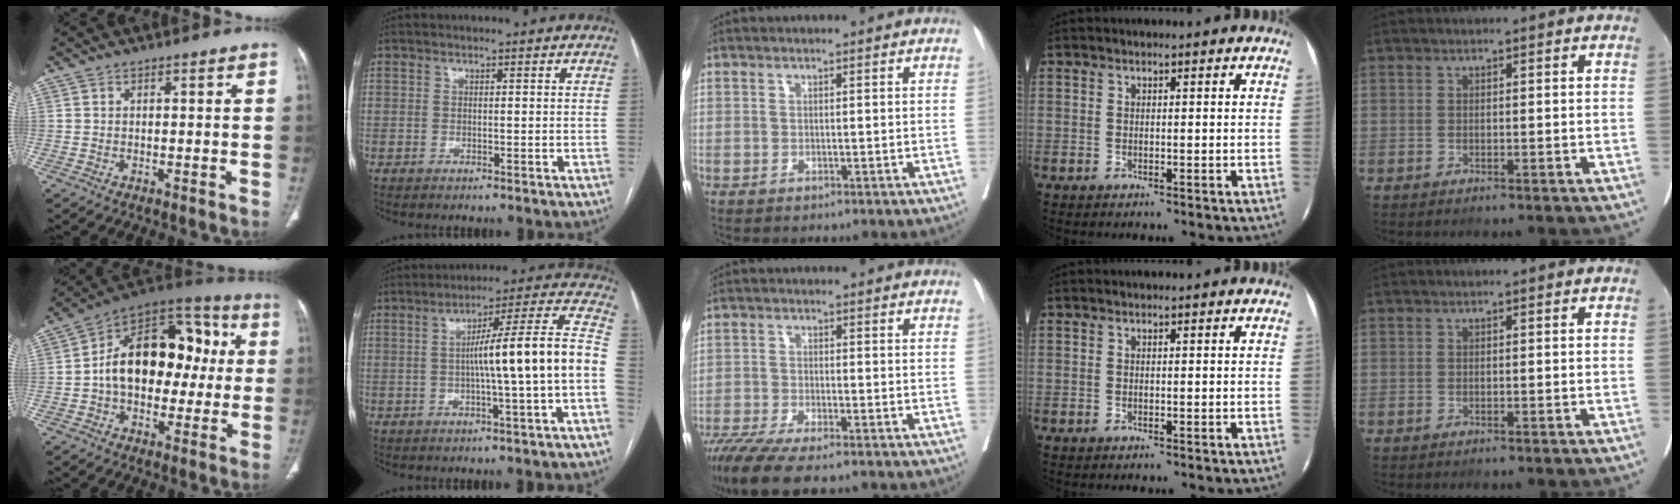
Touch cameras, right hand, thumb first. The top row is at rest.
{"thumb": {"total": 21.2, "force": [0.9, 13.9, 16.0], "torque": [-0.209, 0.047, 0.009]}, "index": {"total": 13.6, "force": [-2.1, -1.0, 13.4], "torque": [-0.188, 0.030, -0.033]}, "middle": {"total": 9.5, "force": [-7.6, 1.3, 5.7], "torque": [-0.088, -0.022, -0.128]}}